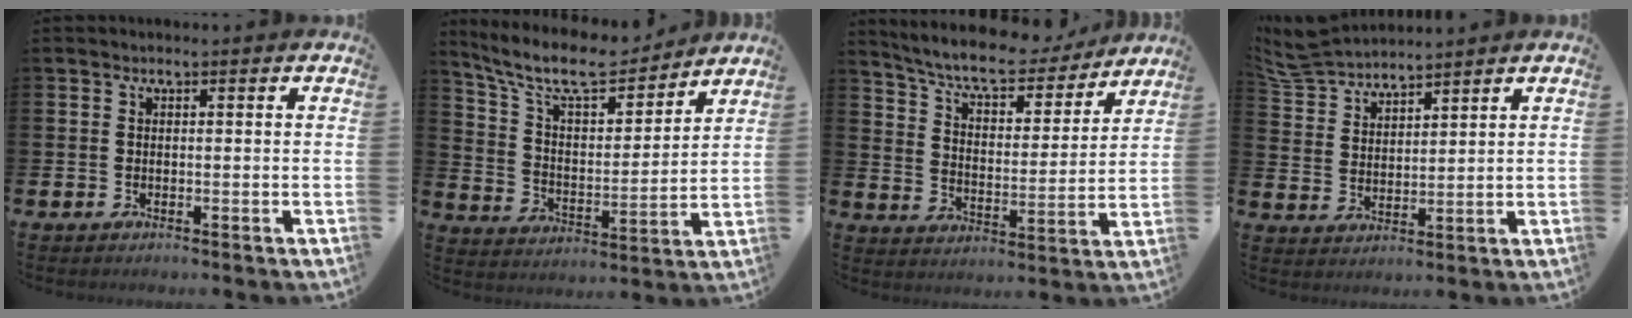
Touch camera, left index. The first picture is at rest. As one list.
[{"total": 10.4, "force": [9.2, 2.6, 4.0], "torque": [-0.108, -0.058, 0.159]}, {"total": 8.4, "force": [7.6, 1.6, 3.1], "torque": [-0.089, -0.047, 0.130]}, {"total": 5.9, "force": [5.8, 0.8, 0.7], "torque": [-0.043, -0.027, 0.107]}]